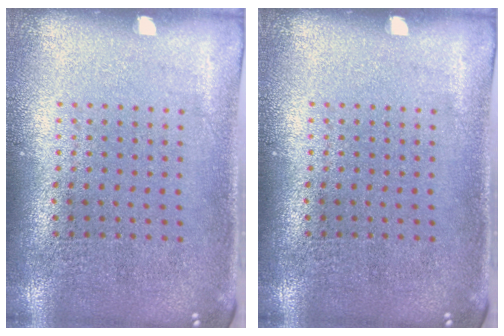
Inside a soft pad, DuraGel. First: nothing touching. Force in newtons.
{"total": 0.0}